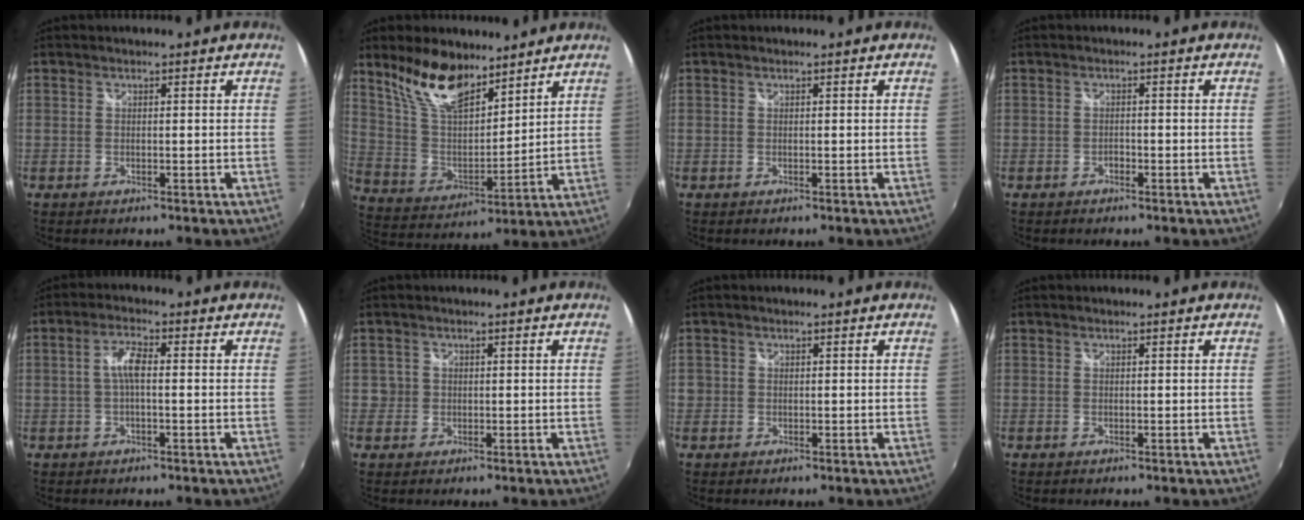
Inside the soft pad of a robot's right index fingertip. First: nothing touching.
{"total": 14.3, "force": [10.5, 5.8, 7.8], "torque": [-0.156, 0.011, 0.209]}
{"total": 0.0}
{"total": 0.9, "force": [-0.7, 0.6, 0.3], "torque": [-0.007, 0.000, -0.013]}
{"total": 3.7, "force": [-0.2, 1.0, 3.6], "torque": [-0.072, 0.009, -0.004]}
{"total": 2.0, "force": [-0.1, 2.0, 0.1], "torque": [-0.001, 0.000, -0.004]}
{"total": 1.4, "force": [-0.3, 1.4, 0.3], "torque": [-0.006, -0.002, -0.008]}
{"total": 0.0}